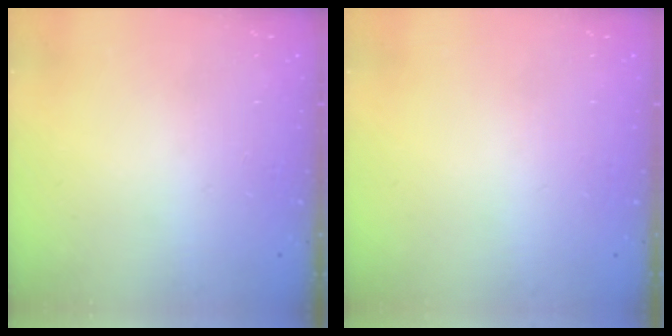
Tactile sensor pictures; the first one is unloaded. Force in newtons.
{"total": 0.0}